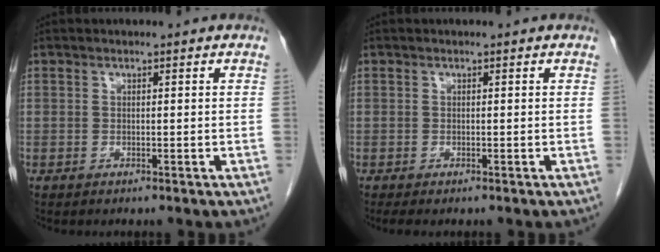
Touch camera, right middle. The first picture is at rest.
{"total": 1.4, "force": [-1.1, 0.4, 0.7], "torque": [-0.009, -0.004, -0.013]}